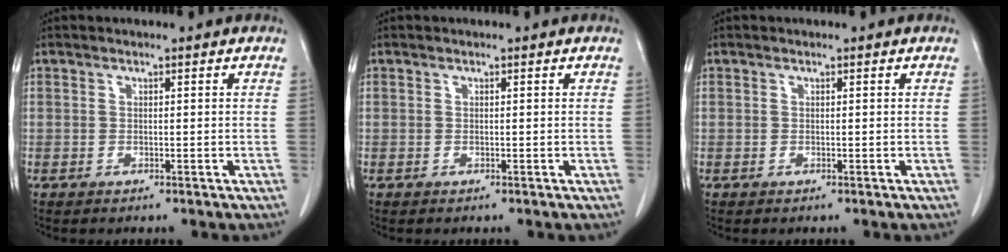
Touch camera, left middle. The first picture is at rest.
{"total": 0.0}
{"total": 0.0}